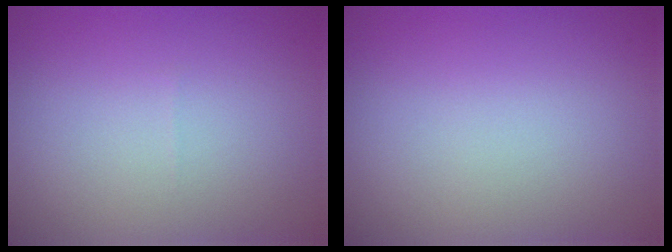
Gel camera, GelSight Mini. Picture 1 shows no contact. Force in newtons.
{"total": 0.0}